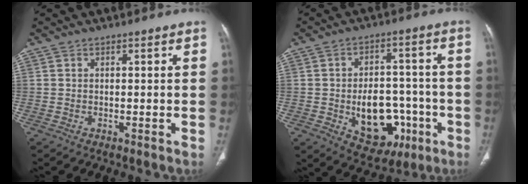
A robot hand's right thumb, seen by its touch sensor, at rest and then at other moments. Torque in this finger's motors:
{"motor_torque": [3.19, 1.62, 1.18, -0.78, 0.26]}